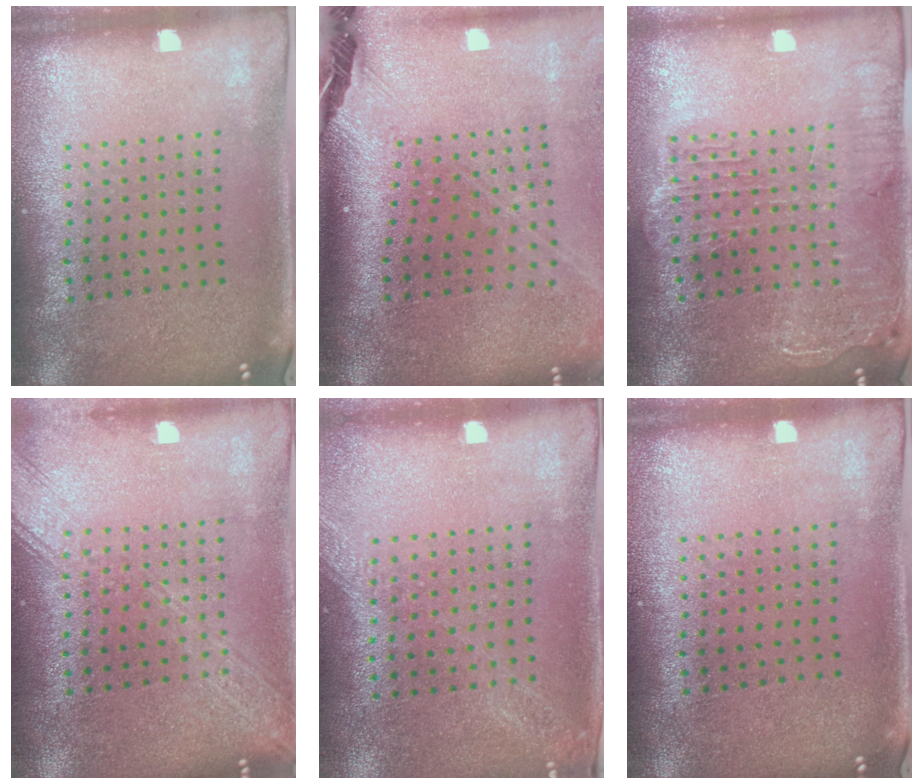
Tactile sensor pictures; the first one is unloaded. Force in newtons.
{"total": 2.8, "press": 2.0, "slide": 2.0}
{"total": 2.2, "press": 2.0, "slide": 1.0}
{"total": 2.0, "press": 2.0, "slide": 0.3}
{"total": 1.2, "press": 1.2, "slide": 0.4}
{"total": 0.0}